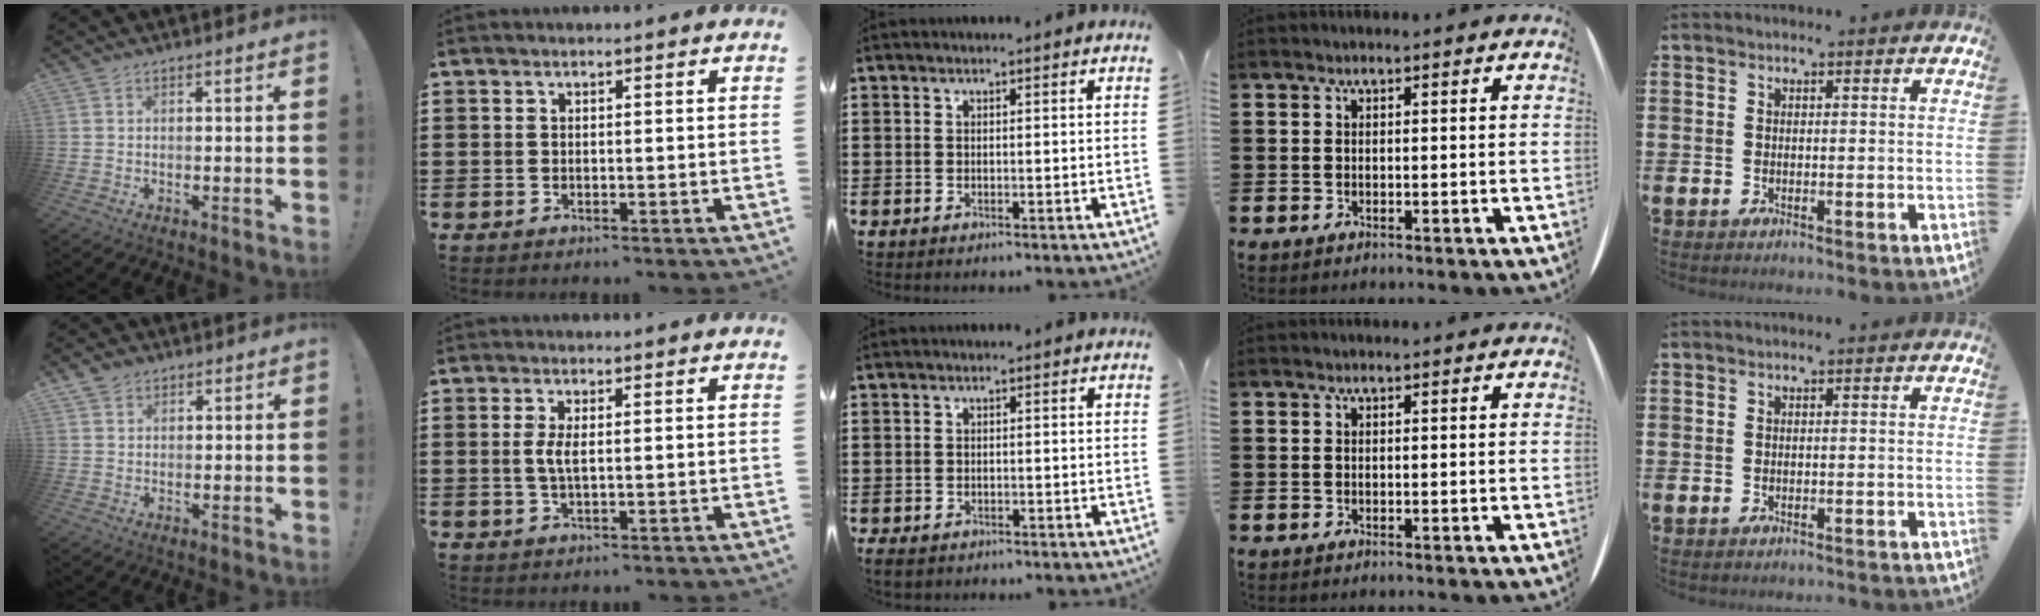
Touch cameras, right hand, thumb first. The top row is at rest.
{"thumb": {"total": 2.6, "force": [1.8, 1.8, 0.6], "torque": [-0.007, -0.005, 0.033]}, "index": {"total": 2.8, "force": [0.2, 0.7, 2.7], "torque": [-0.059, -0.003, 0.000]}, "middle": {"total": 0.9, "force": [-0.8, 0.4, 0.2], "torque": [-0.007, -0.001, -0.017]}}